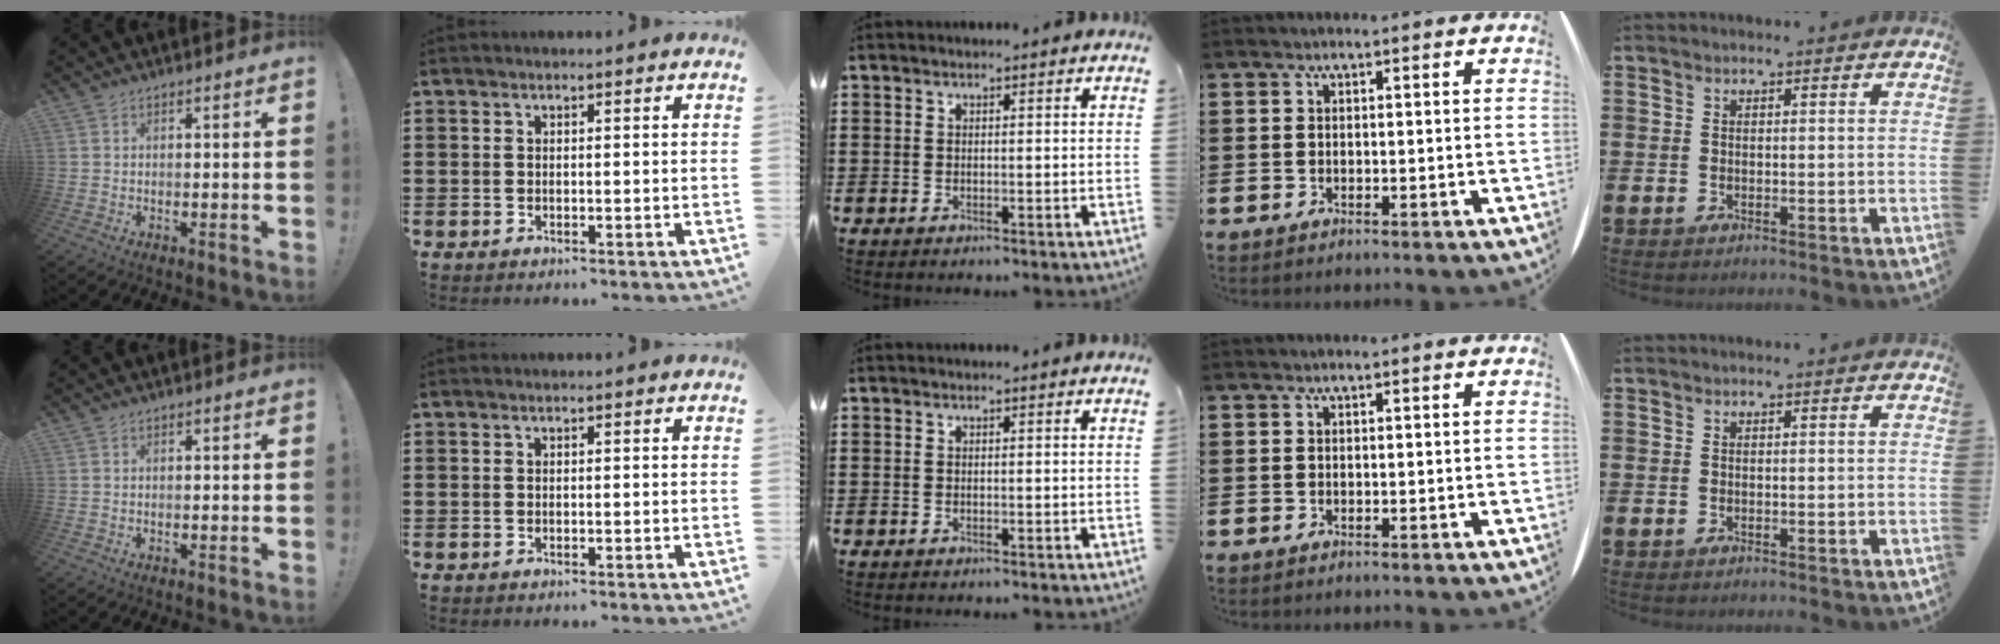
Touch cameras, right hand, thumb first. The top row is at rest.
{}